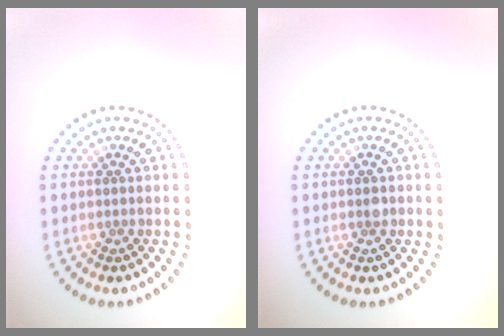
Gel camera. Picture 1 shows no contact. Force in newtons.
{"total": 0.9, "press": 0.9, "slide": 0.1}